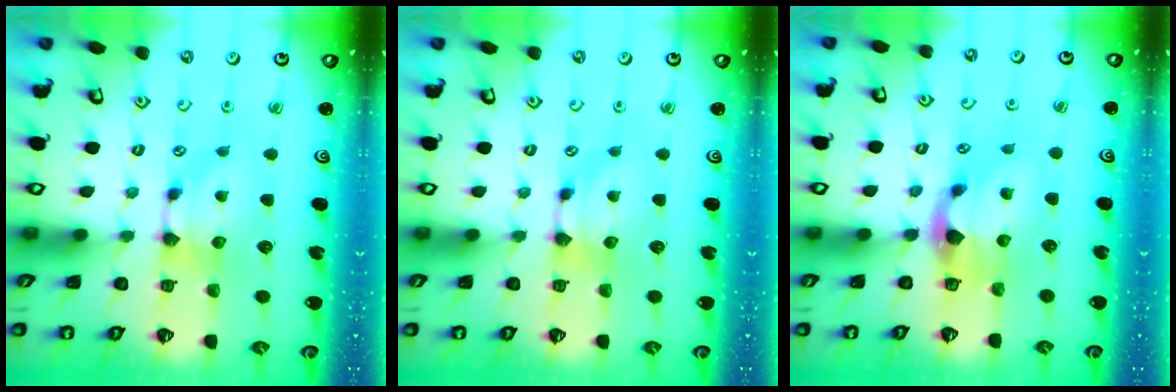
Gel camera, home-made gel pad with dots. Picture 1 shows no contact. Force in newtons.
{"total": 0.0}
{"total": 2.2, "press": 1.9, "slide": 1.2}